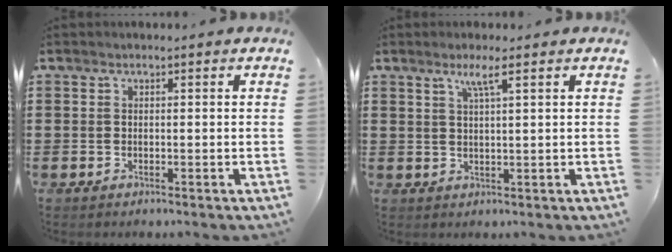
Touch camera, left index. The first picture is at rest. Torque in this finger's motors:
{"motor_torque": [0.60, -0.39, 0.11, 0.03]}